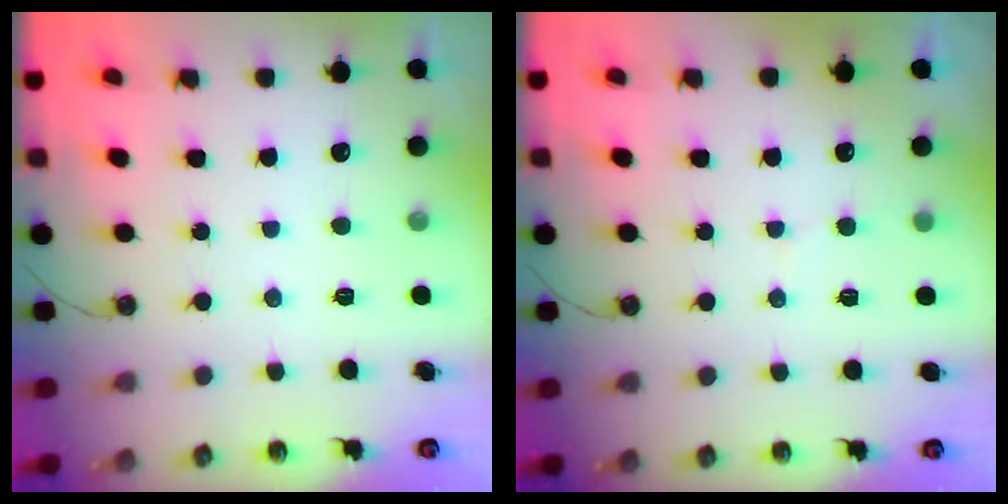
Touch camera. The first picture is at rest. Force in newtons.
{"total": 4.9, "press": 4.8, "slide": 0.4}